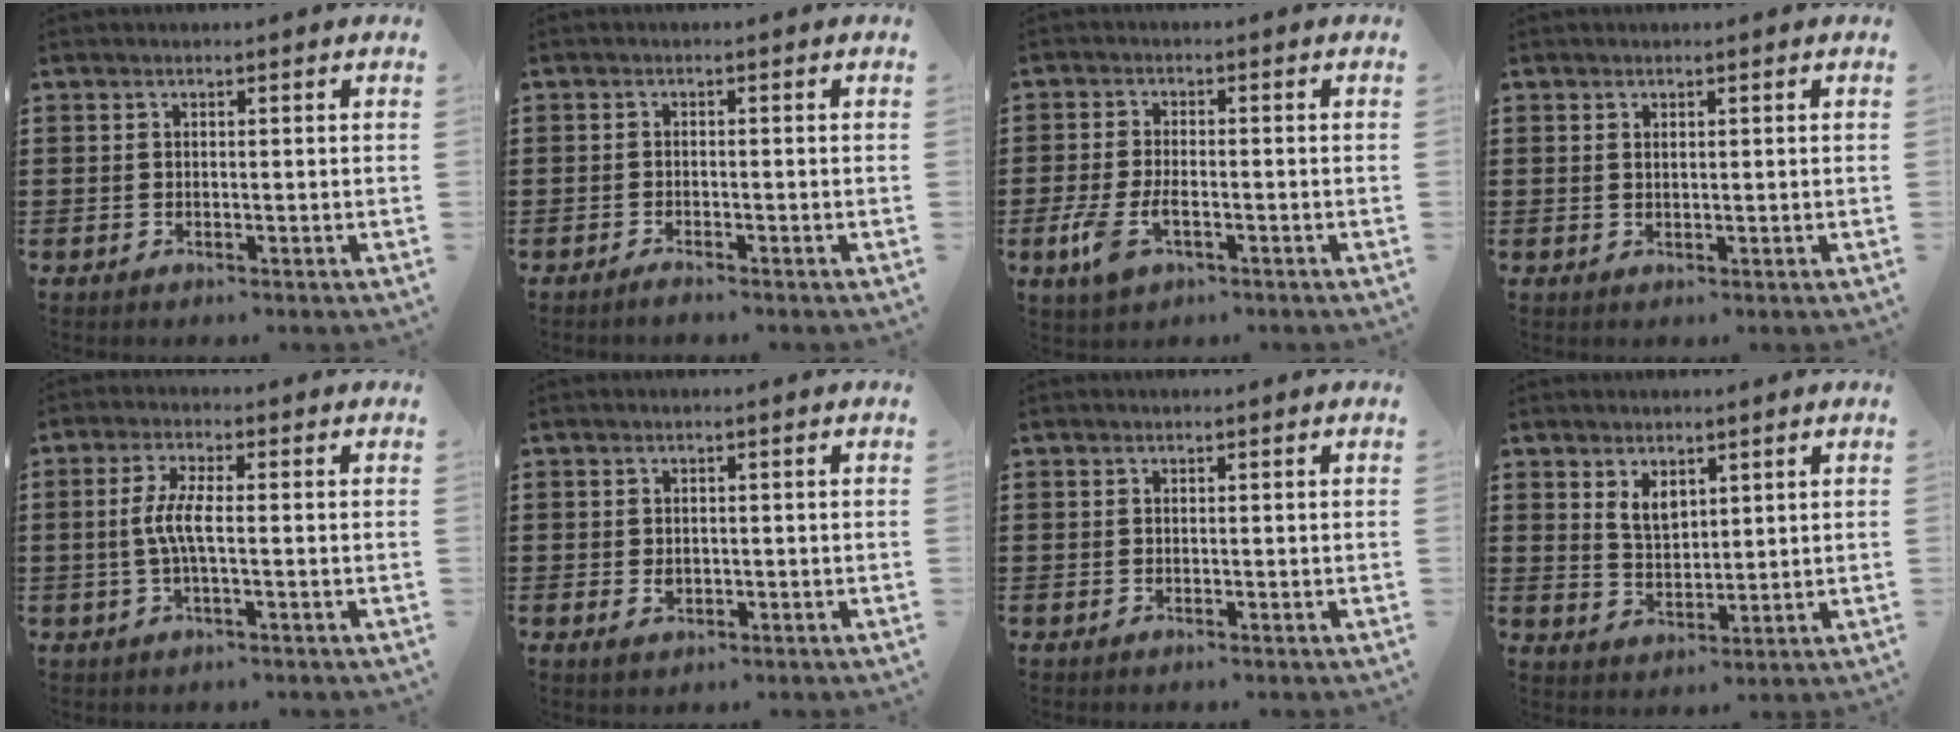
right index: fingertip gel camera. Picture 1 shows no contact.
{"total": 0.9, "force": [-0.9, 0.0, 0.3], "torque": [-0.009, -0.004, -0.017]}
{"total": 4.8, "force": [-2.1, 2.2, 3.7], "torque": [-0.088, -0.007, -0.041]}
{"total": 0.6, "force": [0.3, 0.3, 0.4], "torque": [-0.009, 0.002, 0.005]}
{"total": 4.6, "force": [-0.5, 0.9, 4.5], "torque": [-0.103, -0.006, -0.019]}
{"total": 1.3, "force": [-0.1, 0.9, 0.9], "torque": [-0.017, 0.004, -0.002]}
{"total": 0.0}
{"total": 3.9, "force": [2.2, 2.3, 2.2], "torque": [-0.044, 0.004, 0.039]}